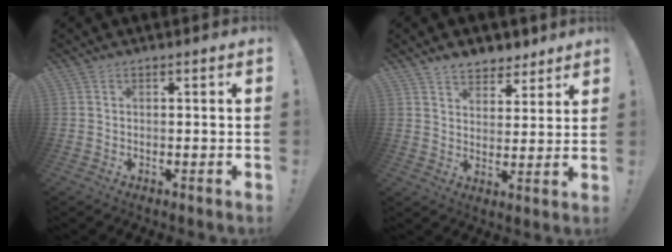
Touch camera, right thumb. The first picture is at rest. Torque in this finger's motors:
{"motor_torque": [-0.15, 0.20, 0.44, 0.31, 0.00]}